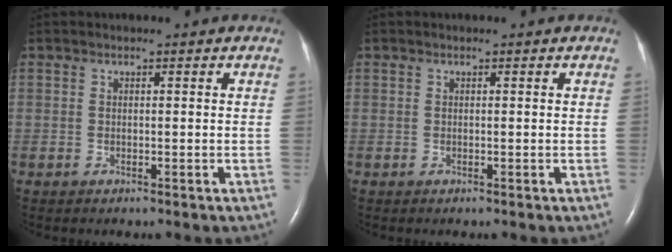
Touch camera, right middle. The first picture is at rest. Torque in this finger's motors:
{"motor_torque": [0.00, 0.00, 0.00, 0.00]}